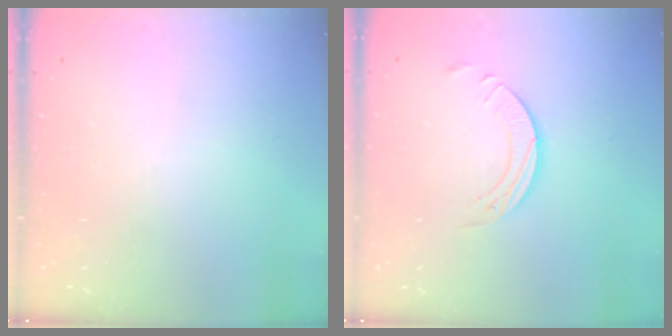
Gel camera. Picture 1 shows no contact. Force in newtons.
{"total": 3.7, "press": 3.7, "slide": 0.3}